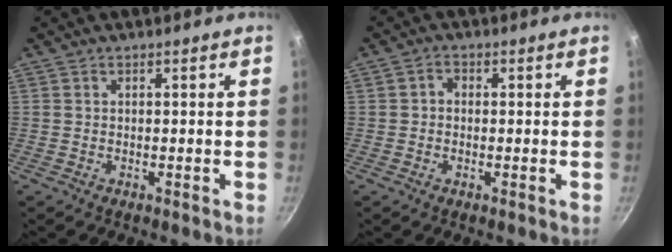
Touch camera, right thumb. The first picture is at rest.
{"total": 1.9, "force": [-0.1, 1.6, 1.0], "torque": [-0.015, 0.005, -0.007]}